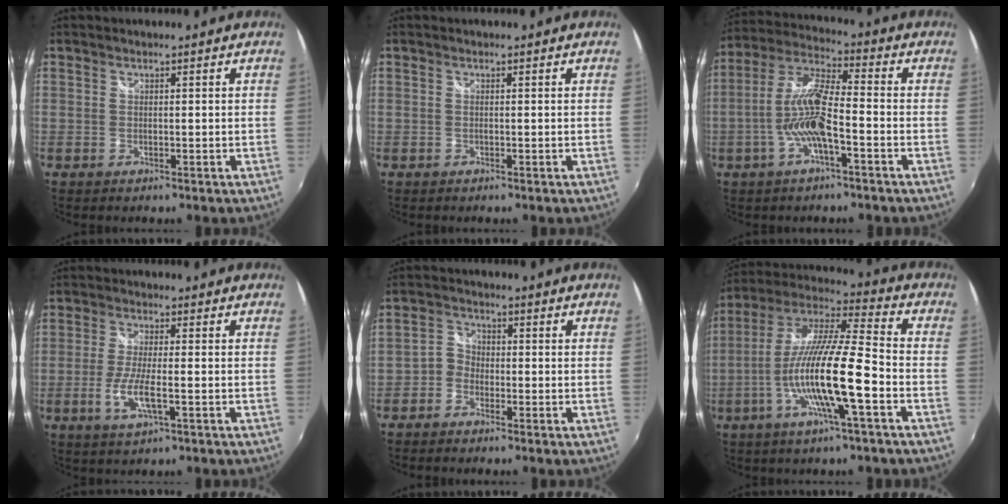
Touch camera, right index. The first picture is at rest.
{"total": 0.6, "force": [-0.3, -0.1, 0.5], "torque": [-0.009, 0.001, -0.006]}
{"total": 10.9, "force": [-3.5, 2.2, 10.1], "torque": [-0.213, 0.003, -0.064]}
{"total": 6.6, "force": [-2.1, 1.4, 6.1], "torque": [-0.127, -0.011, -0.043]}
{"total": 3.1, "force": [-1.9, 2.3, 0.9], "torque": [-0.020, 0.010, -0.043]}
{"total": 17.6, "force": [-5.7, 1.7, 16.5], "torque": [-0.301, -0.016, -0.112]}